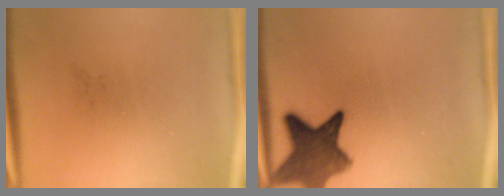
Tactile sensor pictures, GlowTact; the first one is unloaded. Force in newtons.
{"total": 9.4}